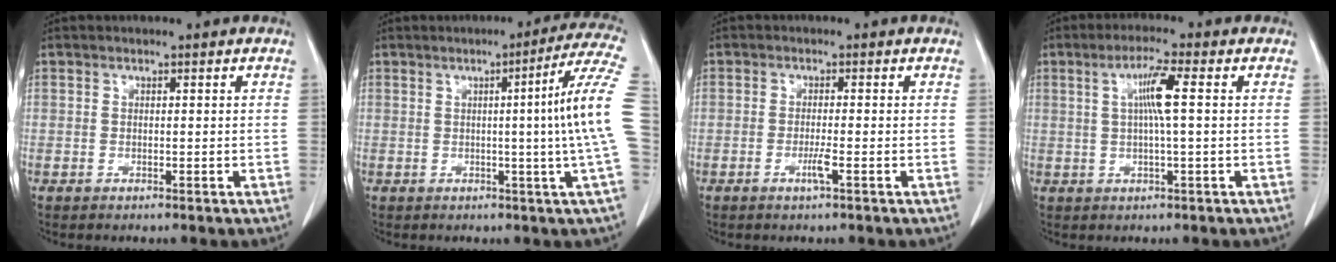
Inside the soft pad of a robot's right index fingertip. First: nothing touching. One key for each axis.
{"total": 10.9, "fx": -0.1, "fy": -2.6, "fz": 10.6, "tx": -0.123, "ty": -0.001, "tz": -0.006}
{"total": 2.0, "fx": -0.9, "fy": -0.2, "fz": 1.8, "tx": -0.035, "ty": -0.004, "tz": -0.018}
{"total": 5.3, "fx": 0.9, "fy": -0.3, "fz": 5.2, "tx": -0.097, "ty": 0.005, "tz": 0.019}